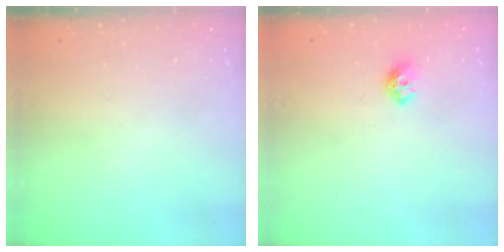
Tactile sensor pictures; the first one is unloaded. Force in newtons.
{"total": 7.9, "press": 7.8, "slide": 0.7}